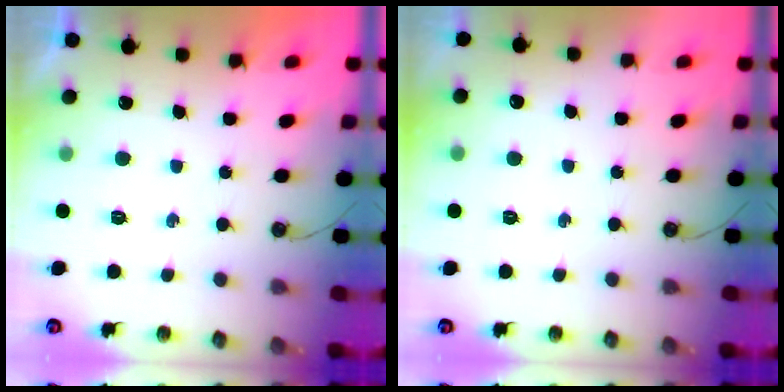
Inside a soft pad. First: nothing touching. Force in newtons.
{"total": 9.5, "press": 2.4, "slide": 9.2}